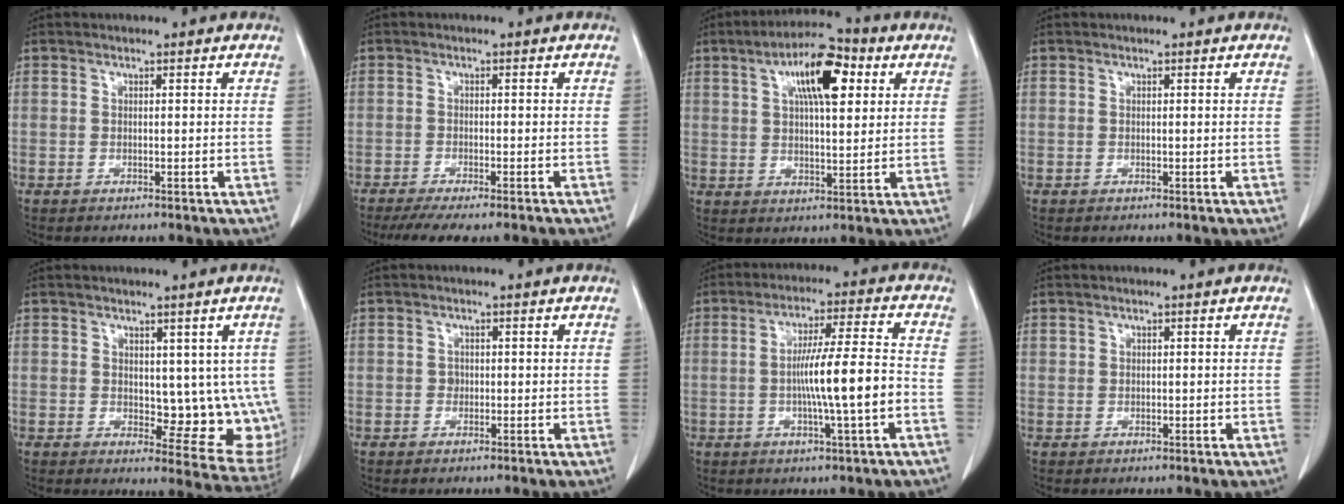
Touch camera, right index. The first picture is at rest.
{"total": 8.0, "force": [-6.8, 0.5, 4.2], "torque": [-0.053, -0.012, -0.102]}
{"total": 11.3, "force": [4.5, 3.4, 9.8], "torque": [-0.169, 0.024, 0.071]}
{"total": 0.0}
{"total": 10.0, "force": [1.0, 5.3, 8.4], "torque": [-0.075, -0.010, 0.025]}
{"total": 0.8, "force": [0.0, 0.8, 0.3], "torque": [0.002, 0.006, 0.002]}
{"total": 9.9, "force": [-1.9, -0.5, 9.7], "torque": [-0.168, 0.003, -0.034]}
{"total": 0.5, "force": [0.4, 0.4, 0.1], "torque": [0.008, 0.003, 0.007]}